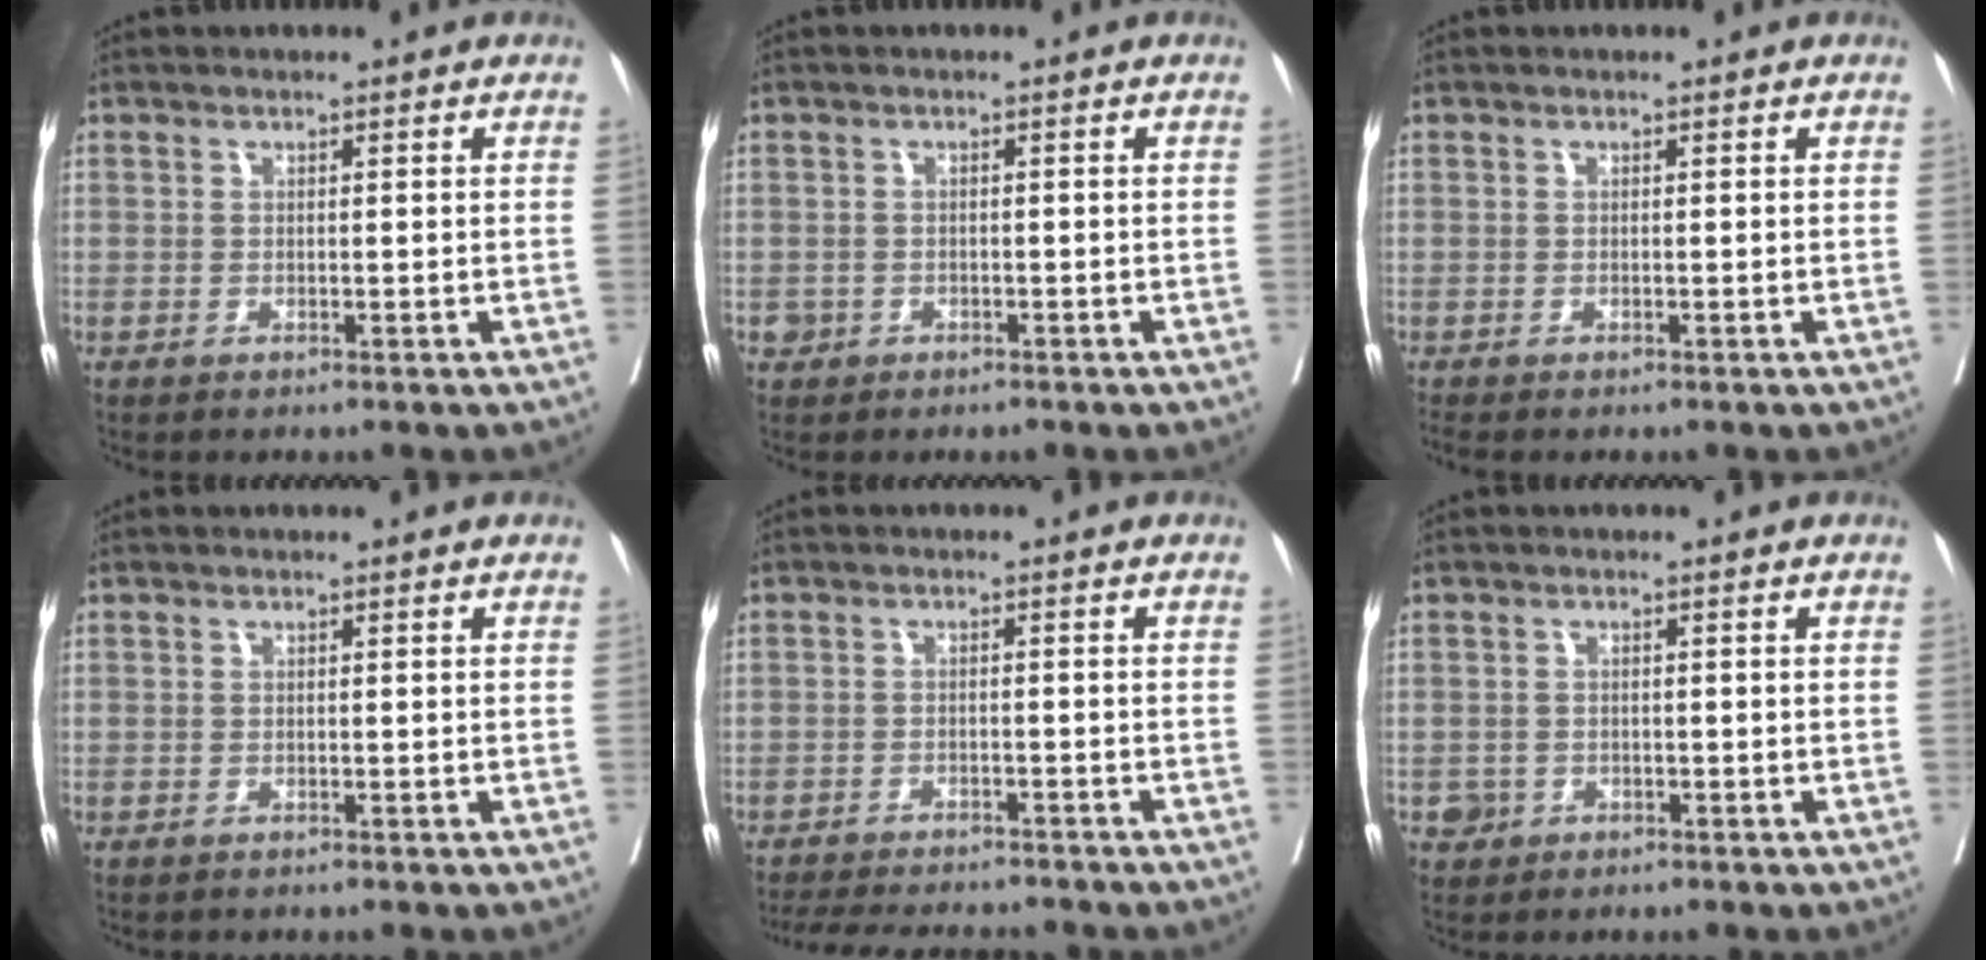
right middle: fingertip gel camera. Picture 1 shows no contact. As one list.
[{"total": 1.3, "force": [-0.7, 1.1, 0.1], "torque": [-0.003, 0.005, -0.010]}, {"total": 1.0, "force": [-0.9, -0.1, 0.3], "torque": [-0.006, -0.003, -0.017]}, {"total": 0.0}, {"total": 11.7, "force": [-10.8, 2.0, 3.9], "torque": [-0.066, -0.006, -0.147]}, {"total": 1.8, "force": [-0.8, 1.6, 0.1], "torque": [-0.001, 0.007, -0.013]}]